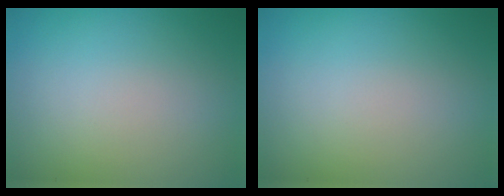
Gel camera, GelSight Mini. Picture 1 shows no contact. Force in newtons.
{"total": 0.0}